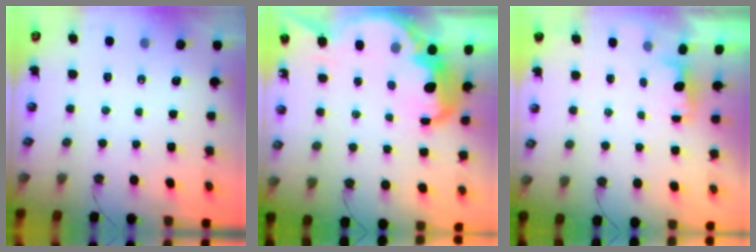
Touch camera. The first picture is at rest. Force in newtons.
{"total": 9.5, "press": 9.4, "slide": 0.9}
{"total": 0.6, "press": 0.1, "slide": 0.6}